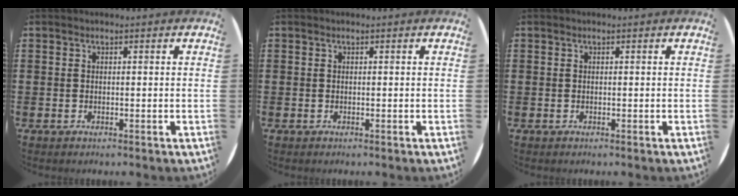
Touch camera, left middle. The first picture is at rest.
{"total": 0.0}
{"total": 0.0}